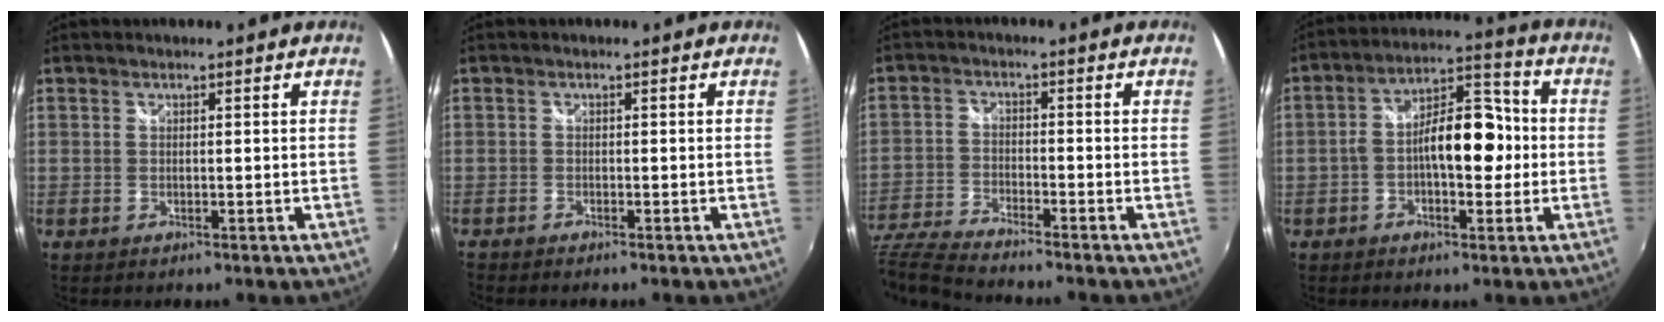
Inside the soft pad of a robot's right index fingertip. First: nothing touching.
{"total": 1.4, "force": [-1.3, -0.1, 0.3], "torque": [-0.015, -0.009, -0.027]}
{"total": 11.1, "force": [-9.8, 1.3, 5.1], "torque": [-0.130, -0.028, -0.192]}
{"total": 10.8, "force": [-1.3, 5.1, 9.5], "torque": [-0.159, 0.030, -0.022]}